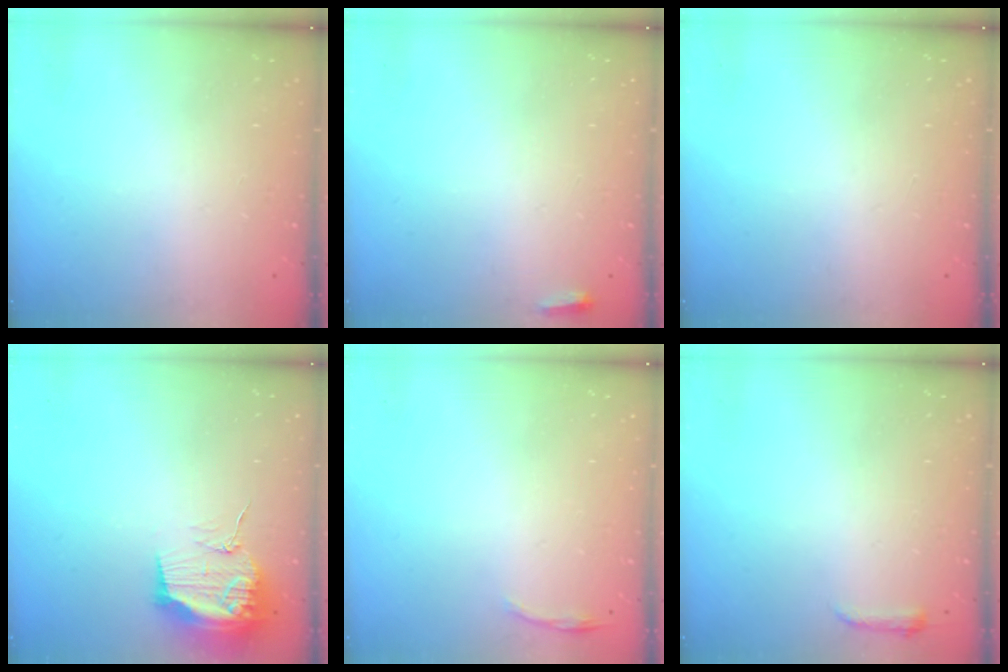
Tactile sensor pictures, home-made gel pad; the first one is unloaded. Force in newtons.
{"total": 2.7, "press": 2.6, "slide": 0.9}
{"total": 1.0, "press": 0.0, "slide": 1.0}
{"total": 16.1, "press": 16.1, "slide": 0.2}
{"total": 3.6, "press": 3.5, "slide": 0.7}
{"total": 3.0, "press": 2.9, "slide": 0.6}